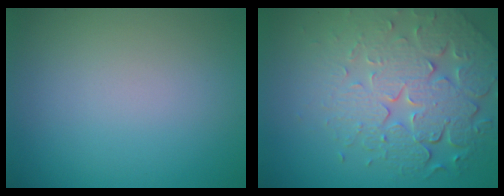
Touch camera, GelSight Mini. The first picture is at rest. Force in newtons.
{"total": 7.7, "press": 5.5, "slide": 5.4}